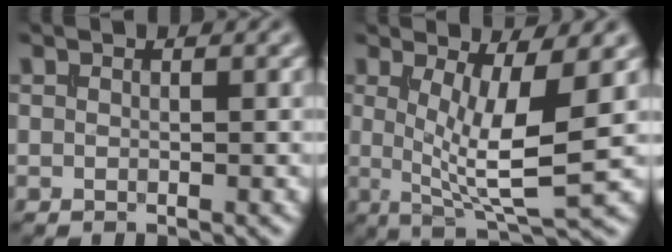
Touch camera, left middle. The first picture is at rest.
{"total": 7.0, "force": [0.6, 1.8, 6.7], "torque": [-0.112, -0.015, 0.014]}